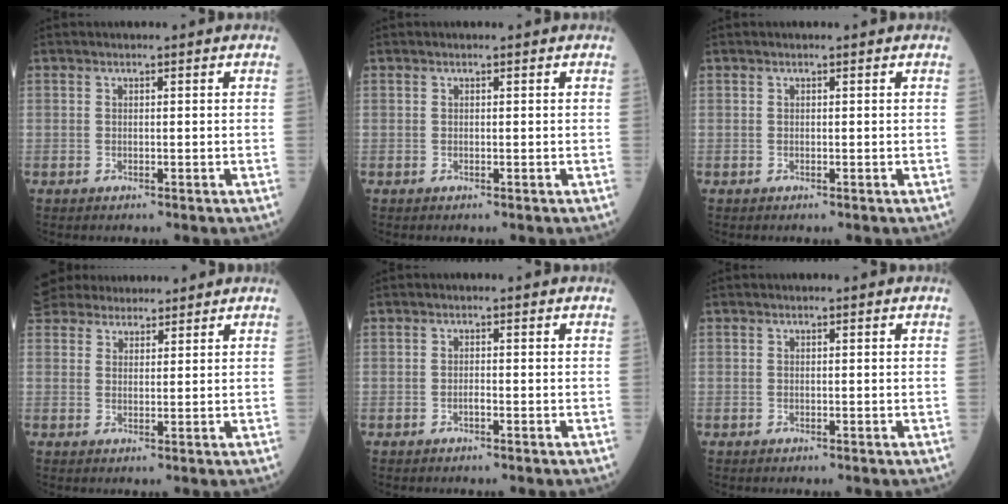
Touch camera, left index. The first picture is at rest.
{"total": 0.0}
{"total": 0.0}
{"total": 9.3, "force": [8.4, 3.1, 2.5], "torque": [-0.047, 0.036, 0.145]}
{"total": 0.7, "force": [-0.5, 0.1, 0.5], "torque": [-0.012, 0.001, -0.007]}
{"total": 0.0}